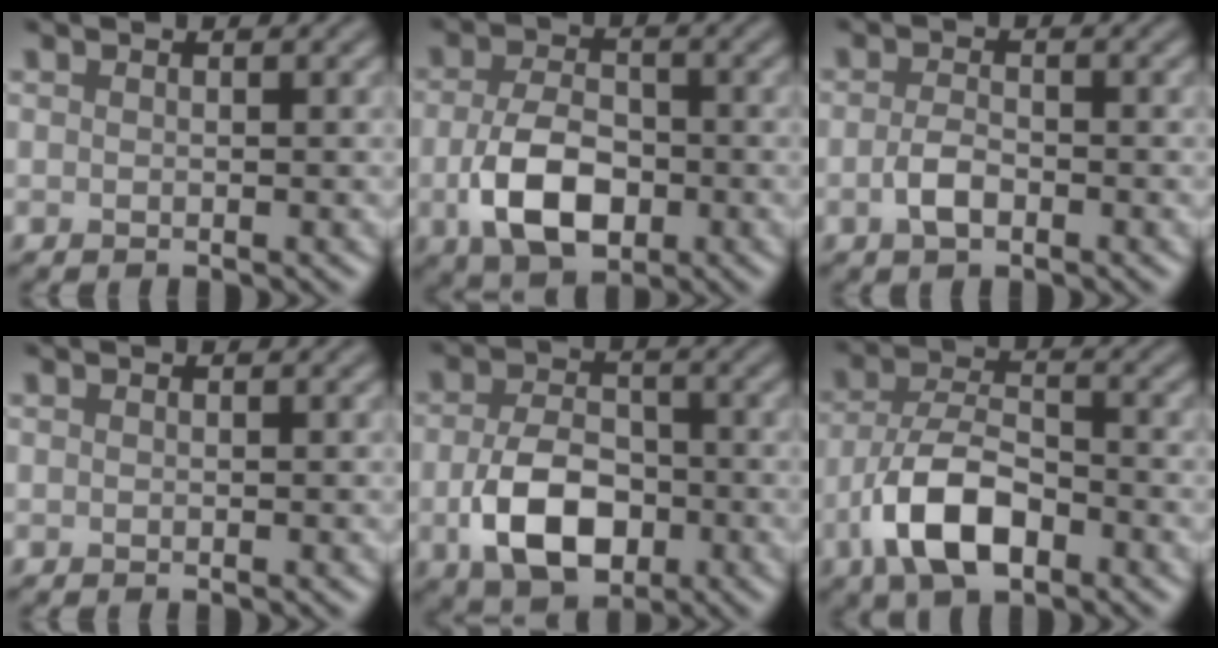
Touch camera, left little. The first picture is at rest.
{"total": 6.4, "force": [-1.8, 4.0, 4.7], "torque": [-0.105, -0.010, -0.033]}
{"total": 2.0, "force": [-0.9, 1.0, 1.5], "torque": [-0.034, 0.000, -0.021]}
{"total": 0.0}
{"total": 7.0, "force": [-2.0, 4.6, 4.9], "torque": [-0.105, -0.012, -0.034]}
{"total": 7.1, "force": [-3.5, 3.3, 5.2], "torque": [-0.100, -0.001, -0.076]}